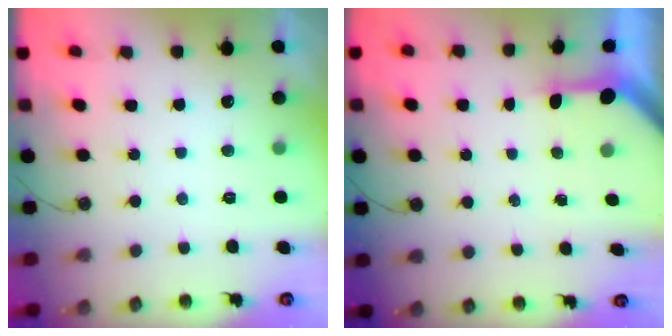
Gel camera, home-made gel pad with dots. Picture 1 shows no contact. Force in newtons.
{"total": 3.5, "press": 3.5, "slide": 0.4}